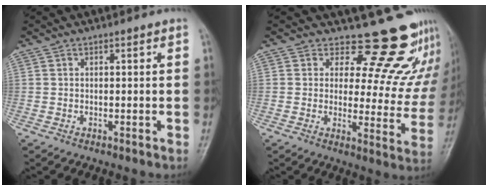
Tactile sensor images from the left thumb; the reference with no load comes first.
{"total": 17.1, "force": [15.6, 6.1, 3.8], "torque": [0.017, -0.140, 0.168]}